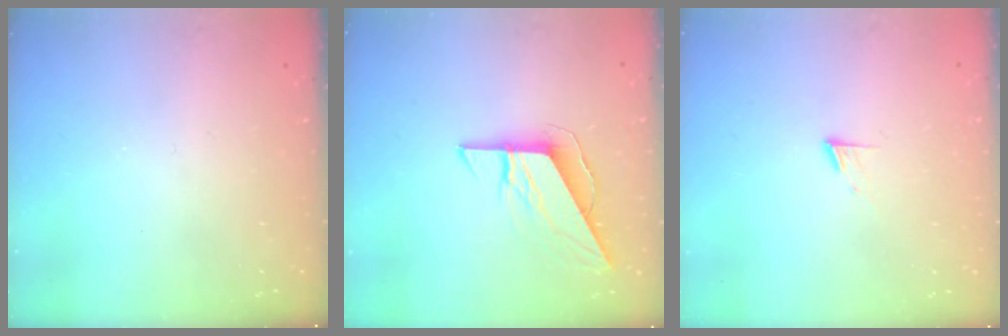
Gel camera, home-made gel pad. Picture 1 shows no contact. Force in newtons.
{"total": 8.0, "press": 8.0, "slide": 0.5}
{"total": 5.1, "press": 5.1, "slide": 0.6}